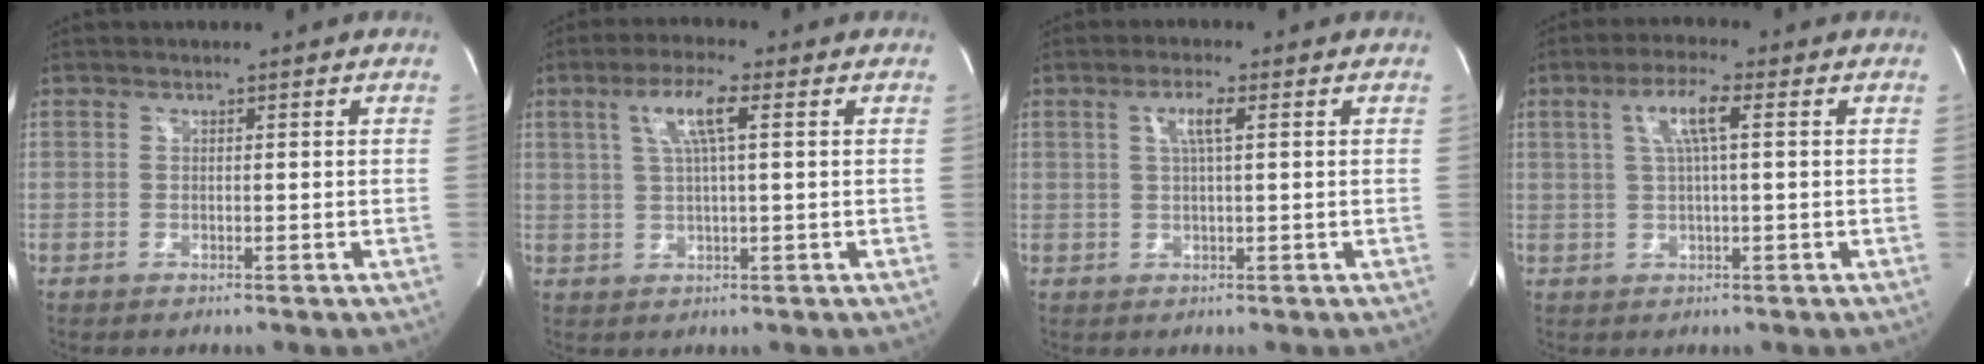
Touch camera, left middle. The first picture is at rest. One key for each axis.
{"total": 6.1, "fx": 2.0, "fy": 0.4, "fz": 5.8, "tx": -0.113, "ty": 0.008, "tz": 0.039}
{"total": 3.3, "fx": 1.0, "fy": 0.2, "fz": 3.2, "tx": -0.060, "ty": 0.003, "tz": 0.019}
{"total": 5.6, "fx": 1.6, "fy": 0.3, "fz": 5.4, "tx": -0.104, "ty": 0.010, "tz": 0.031}